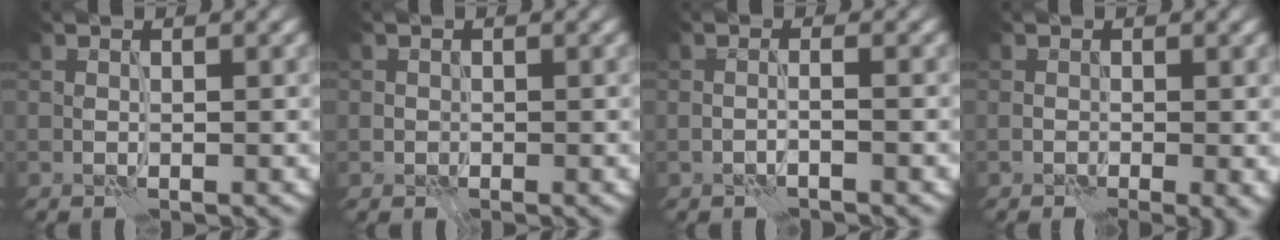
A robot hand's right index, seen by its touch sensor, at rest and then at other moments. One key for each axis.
{"total": 0.9, "fx": 0.0, "fy": 0.9, "fz": -0.1, "tx": 0.004, "ty": -0.004, "tz": 0.001}
{"total": 1.1, "fx": -0.8, "fy": -0.7, "fz": 0.1, "tx": -0.001, "ty": -0.002, "tz": -0.019}
{"total": 2.2, "fx": -0.2, "fy": 1.3, "fz": 1.7, "tx": -0.019, "ty": -0.008, "tz": -0.001}